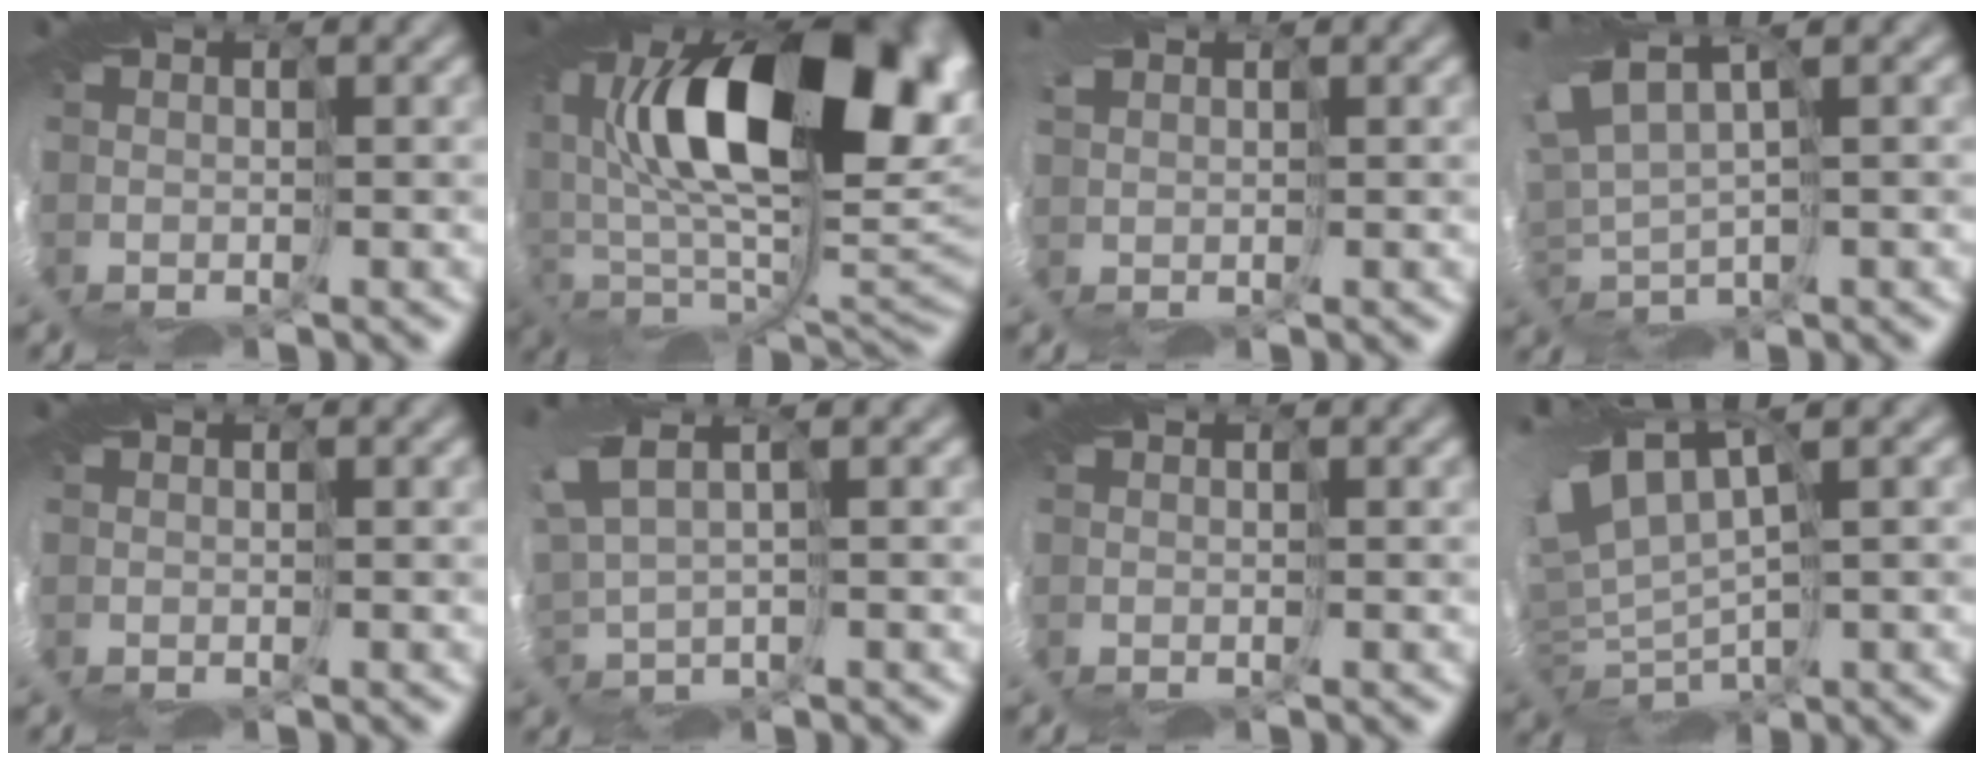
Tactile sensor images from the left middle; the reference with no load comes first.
{"total": 14.4, "force": [3.8, 7.7, 11.6], "torque": [-0.179, -0.016, 0.085]}
{"total": 2.5, "force": [0.4, -1.8, -1.8], "torque": [0.027, -0.003, 0.002]}
{"total": 2.1, "force": [1.1, -1.0, 1.4], "torque": [-0.049, 0.004, 0.013]}
{"total": 0.0}
{"total": 2.5, "force": [2.0, -0.6, 1.4], "torque": [-0.065, 0.010, 0.044]}
{"total": 0.0}
{"total": 5.6, "force": [2.0, 1.7, 5.0], "torque": [-0.120, -0.003, 0.046]}